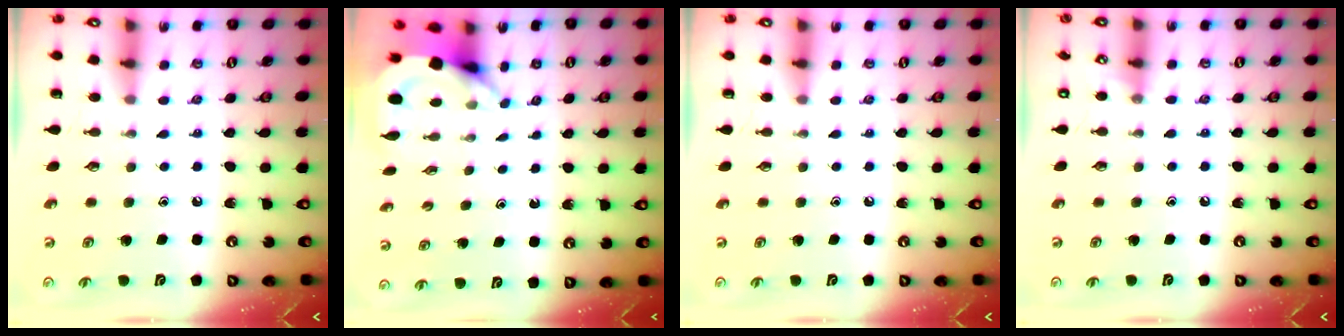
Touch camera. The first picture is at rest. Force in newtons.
{"total": 3.9, "press": 3.9, "slide": 0.2}
{"total": 0.0}
{"total": 2.9, "press": 2.9, "slide": 0.4}